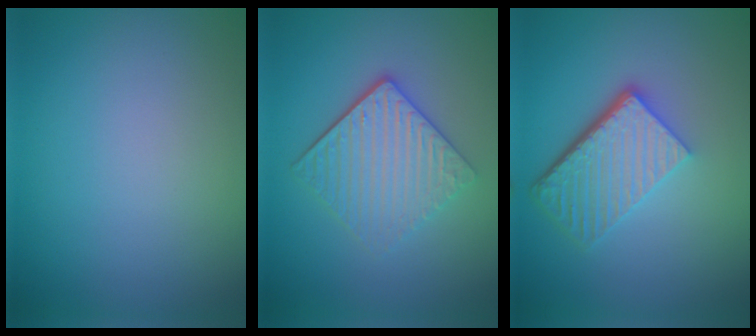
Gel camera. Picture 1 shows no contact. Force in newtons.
{"total": 4.7, "press": 3.6, "slide": 3.0}
{"total": 5.9, "press": 4.0, "slide": 4.3}